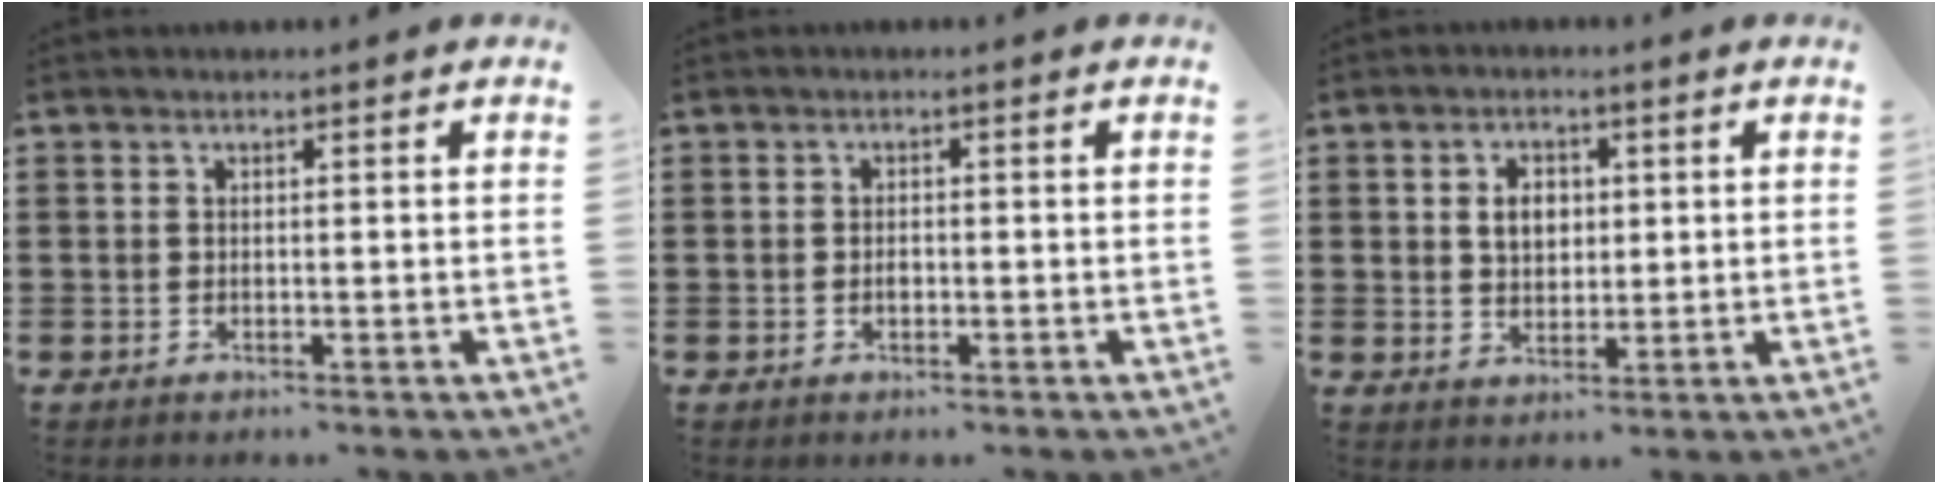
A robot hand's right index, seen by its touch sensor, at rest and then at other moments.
{"total": 1.2, "force": [-0.3, 0.6, 1.0], "torque": [-0.021, 0.000, -0.006]}
{"total": 4.0, "force": [0.7, 2.9, 2.7], "torque": [-0.053, 0.010, 0.008]}